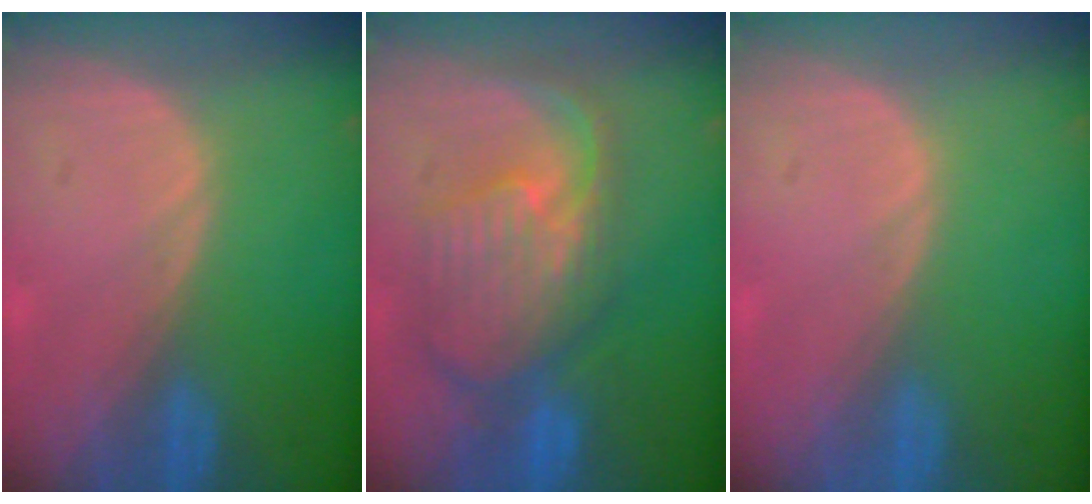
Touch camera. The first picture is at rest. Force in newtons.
{"total": 10.5, "press": 9.5, "slide": 4.7}
{"total": 0.0}